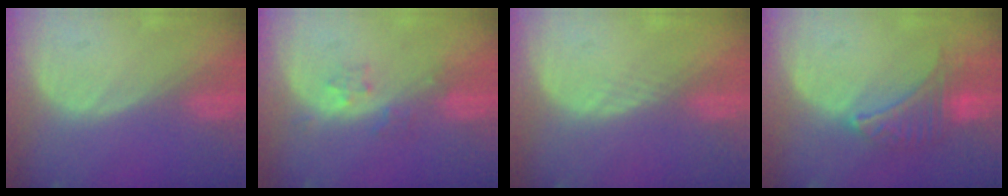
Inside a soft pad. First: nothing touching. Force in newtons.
{"total": 2.6, "press": 2.6, "slide": 0.2}
{"total": 1.0, "press": 0.8, "slide": 0.5}
{"total": 6.5, "press": 6.5, "slide": 0.5}